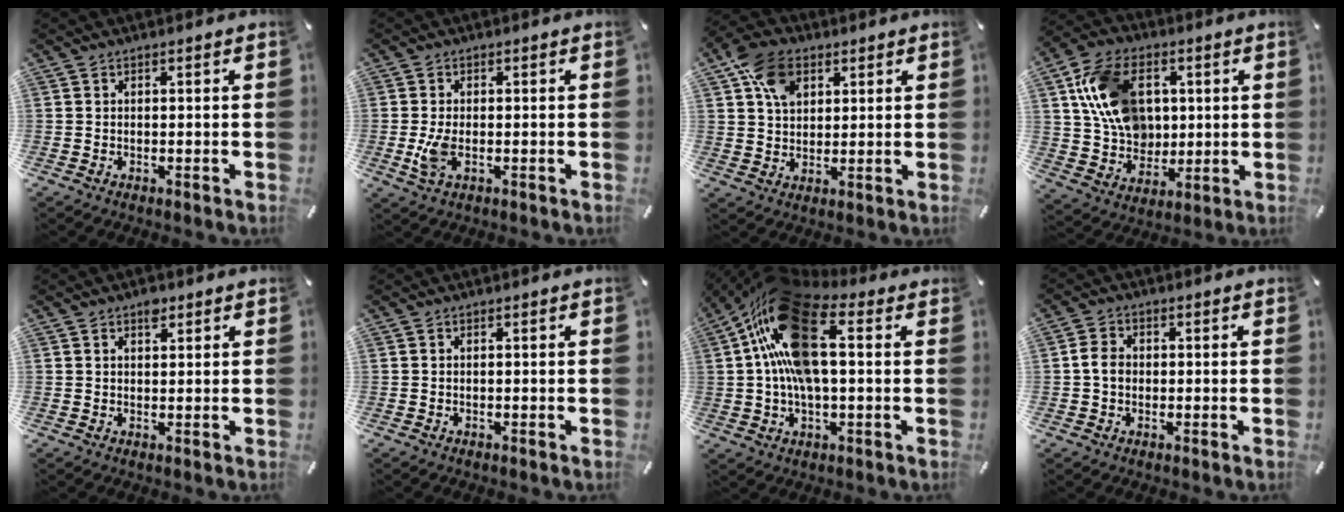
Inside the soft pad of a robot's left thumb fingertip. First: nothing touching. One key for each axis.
{"total": 4.8, "fx": -0.8, "fy": 2.5, "fz": 4.0, "tx": -0.092, "ty": -0.004, "tz": -0.016}
{"total": 10.2, "fx": 4.3, "fy": 7.4, "fz": 5.6, "tx": -0.098, "ty": 0.004, "tz": 0.085}
{"total": 16.1, "fx": 3.9, "fy": 12.5, "fz": 9.3, "tx": -0.197, "ty": 0.013, "tz": 0.078}
{"total": 2.5, "fx": 1.6, "fy": 1.5, "fz": 1.2, "tx": -0.009, "ty": -0.003, "tz": 0.026}
{"total": 0.0}
{"total": 24.1, "fx": 5.5, "fy": 12.5, "fz": 19.9, "tx": -0.381, "ty": -0.002, "tz": 0.097}
{"total": 3.9, "fx": -0.2, "fy": 3.2, "fz": 2.2, "tx": -0.038, "ty": 0.005, "tz": -0.007}